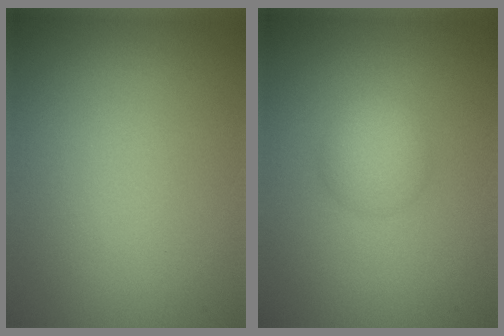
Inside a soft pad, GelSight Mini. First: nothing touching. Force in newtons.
{"total": 2.4, "press": 2.4, "slide": 0.1}